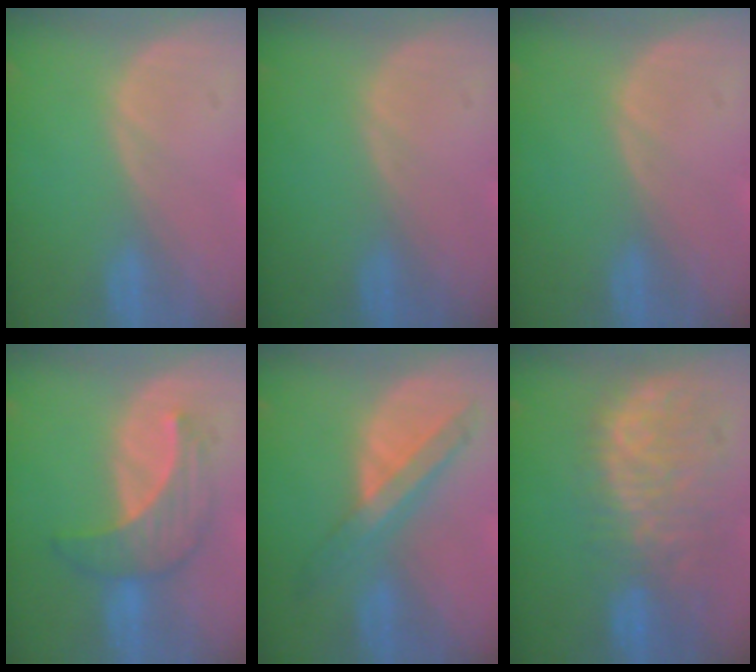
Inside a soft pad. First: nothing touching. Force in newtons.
{"total": 0.0}
{"total": 0.0}
{"total": 7.0, "press": 6.6, "slide": 2.3}
{"total": 7.2, "press": 6.3, "slide": 3.3}
{"total": 10.7, "press": 9.4, "slide": 5.2}